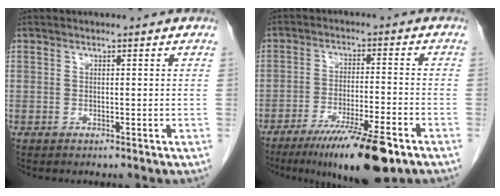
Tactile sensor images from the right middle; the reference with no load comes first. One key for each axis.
{"total": 13.2, "fx": -8.9, "fy": 1.2, "fz": 9.7, "tx": -0.150, "ty": -0.029, "tz": -0.144}